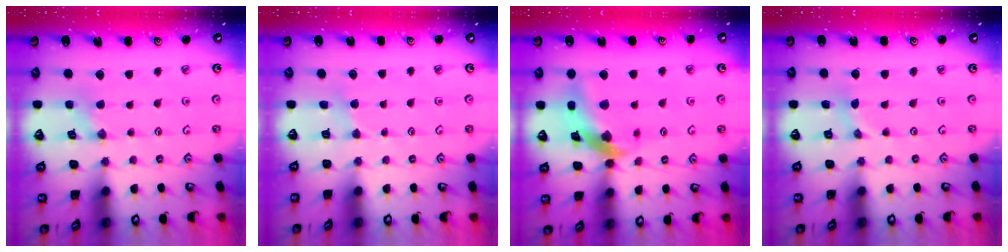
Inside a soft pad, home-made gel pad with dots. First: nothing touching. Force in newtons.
{"total": 2.5, "press": 2.5, "slide": 0.4}
{"total": 12.8, "press": 12.7, "slide": 1.8}
{"total": 0.7, "press": 0.7, "slide": 0.1}